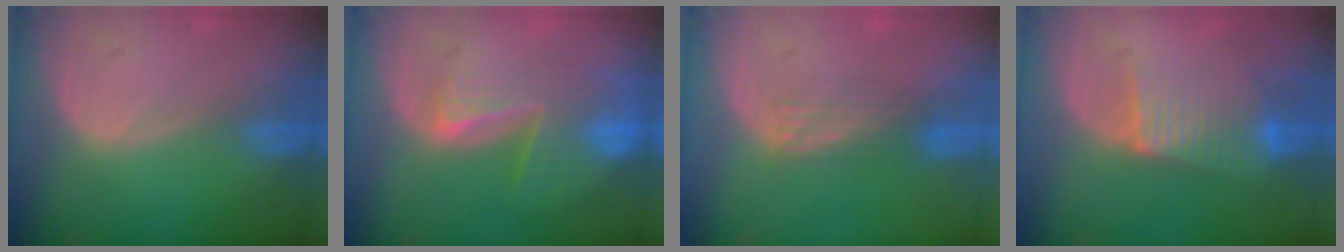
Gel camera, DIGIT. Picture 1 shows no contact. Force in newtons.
{"total": 8.1, "press": 7.0, "slide": 4.1}
{"total": 2.9, "press": 2.9, "slide": 0.2}
{"total": 6.6, "press": 6.2, "slide": 2.4}